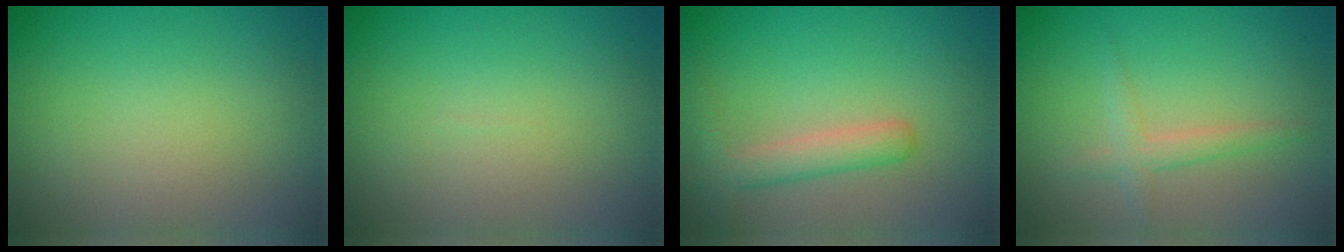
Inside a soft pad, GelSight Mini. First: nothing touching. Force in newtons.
{"total": 0.0}
{"total": 2.8, "press": 2.8, "slide": 0.1}
{"total": 1.2, "press": 1.2, "slide": 0.1}